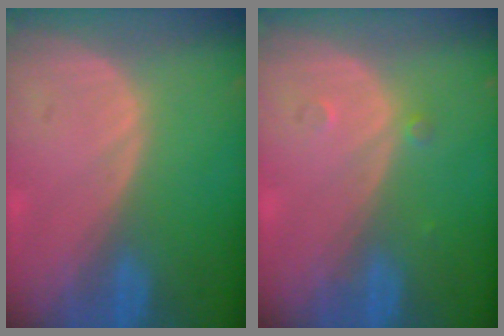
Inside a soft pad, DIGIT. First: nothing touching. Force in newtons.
{"total": 0.8, "press": 0.8, "slide": 0.1}